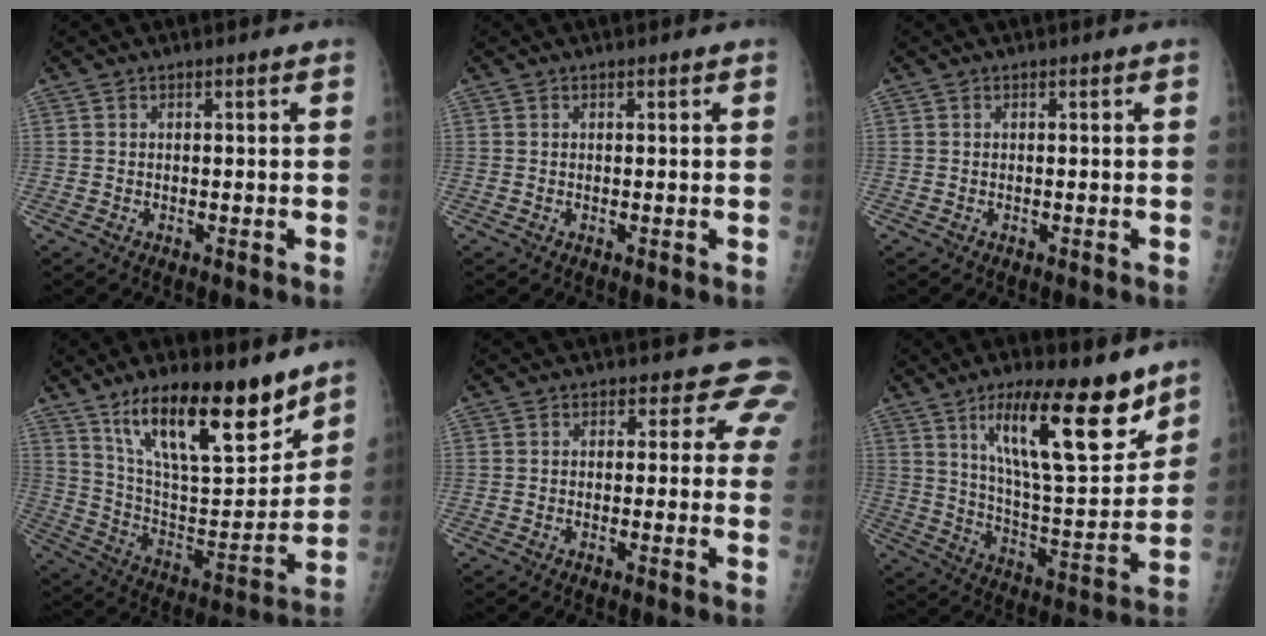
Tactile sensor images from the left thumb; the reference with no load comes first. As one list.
[{"total": 0.0}, {"total": 0.0}, {"total": 23.3, "force": [15.6, 7.6, 15.5], "torque": [-0.215, -0.072, 0.274]}, {"total": 5.3, "force": [3.8, 3.5, 1.1], "torque": [0.027, -0.012, 0.016]}, {"total": 20.8, "force": [12.3, 6.1, 15.6], "torque": [-0.212, -0.073, 0.211]}]